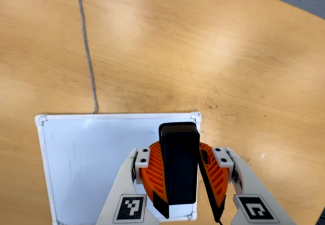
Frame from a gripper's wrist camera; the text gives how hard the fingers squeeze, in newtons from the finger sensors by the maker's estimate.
{"total": 8.5, "left": 8.8, "right": 8.2}